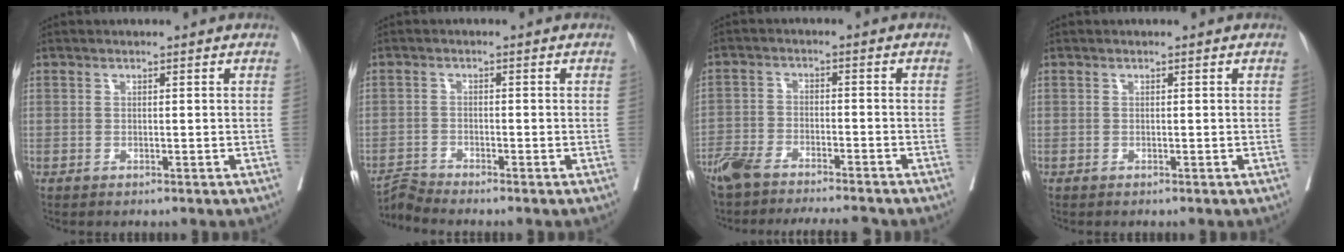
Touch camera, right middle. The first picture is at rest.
{"total": 2.8, "force": [-2.4, -1.3, -0.4], "torque": [0.001, -0.018, -0.048]}
{"total": 12.1, "force": [-10.6, 1.9, 5.5], "torque": [-0.094, -0.005, -0.167]}
{"total": 0.0}